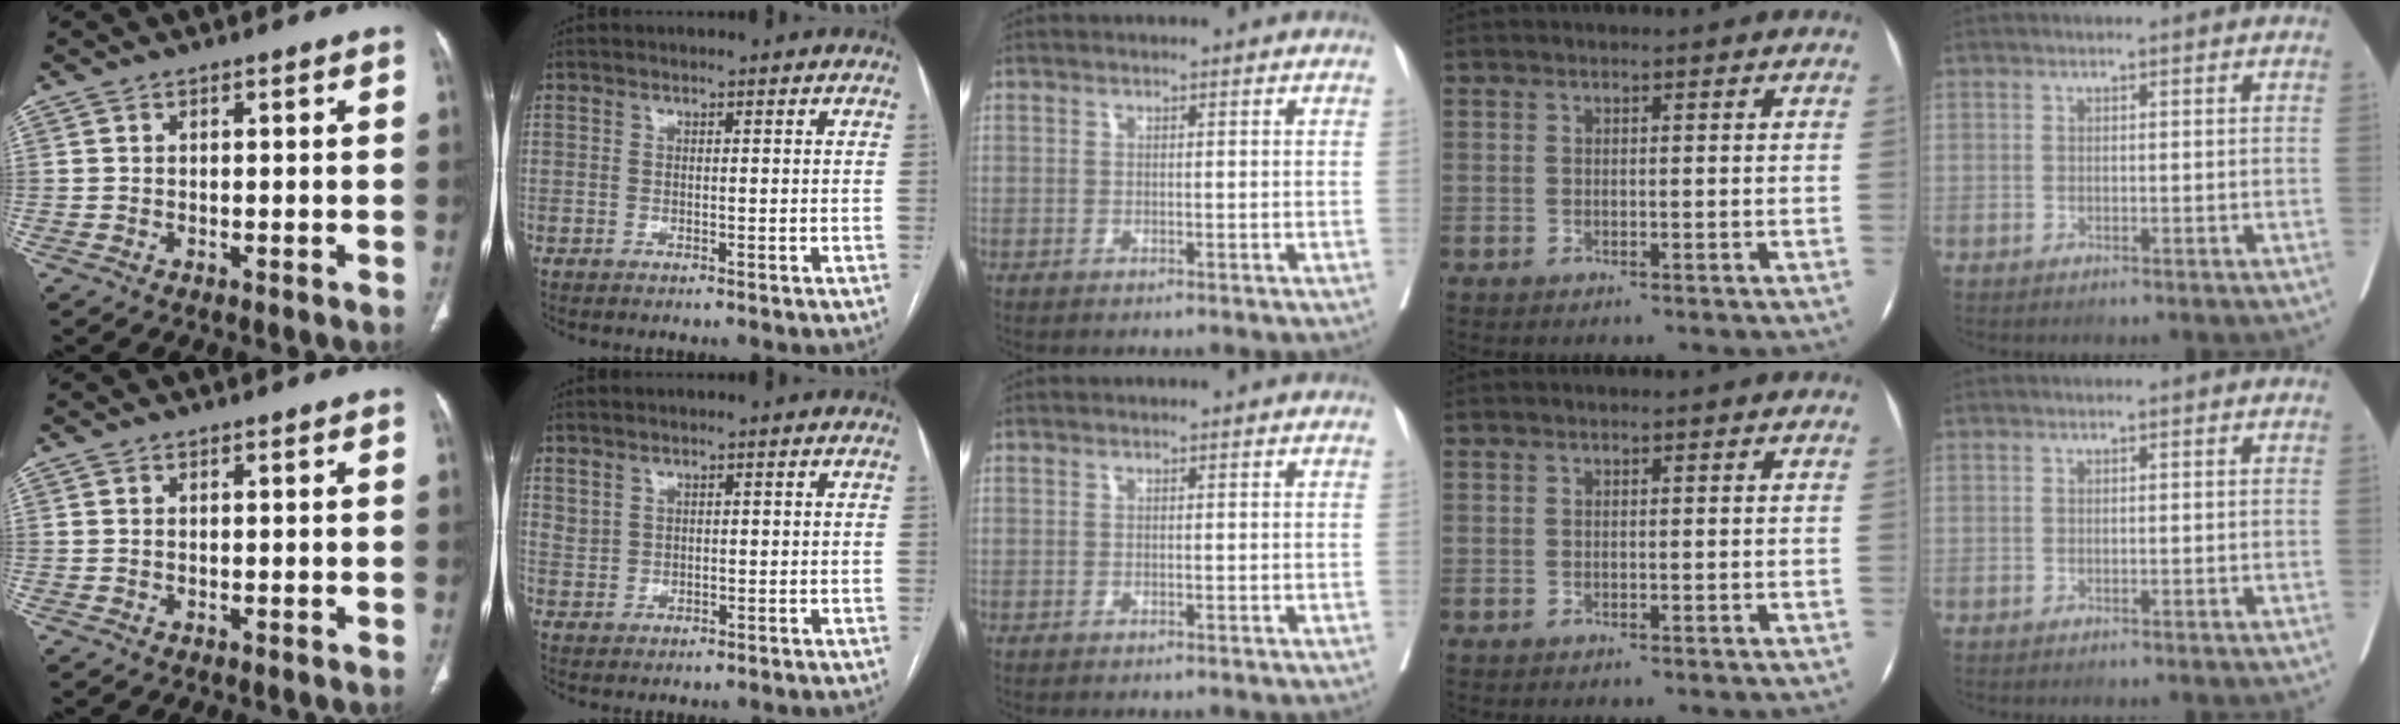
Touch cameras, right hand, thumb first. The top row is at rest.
{"index": {"total": 2.1, "force": [1.4, 1.4, 0.6], "torque": [-0.007, 0.004, 0.031]}}